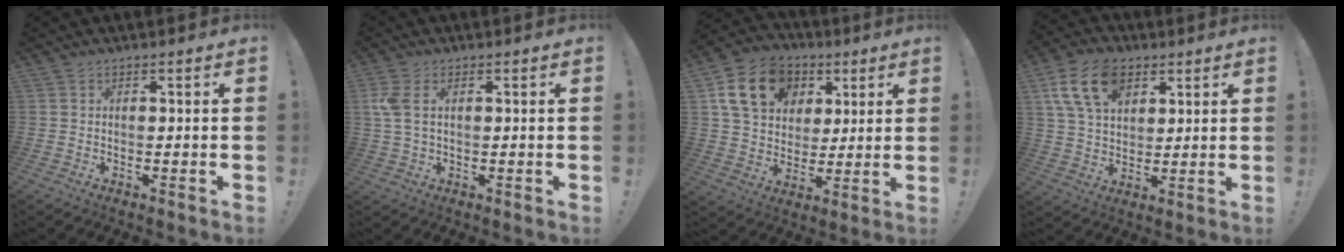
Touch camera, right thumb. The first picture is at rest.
{"total": 5.5, "force": [1.2, 3.0, 4.5], "torque": [-0.101, 0.005, 0.023]}
{"total": 17.5, "force": [6.8, 13.5, 8.9], "torque": [-0.135, -0.013, 0.137]}
{"total": 15.1, "force": [6.9, 9.9, 9.0], "torque": [-0.156, -0.018, 0.133]}